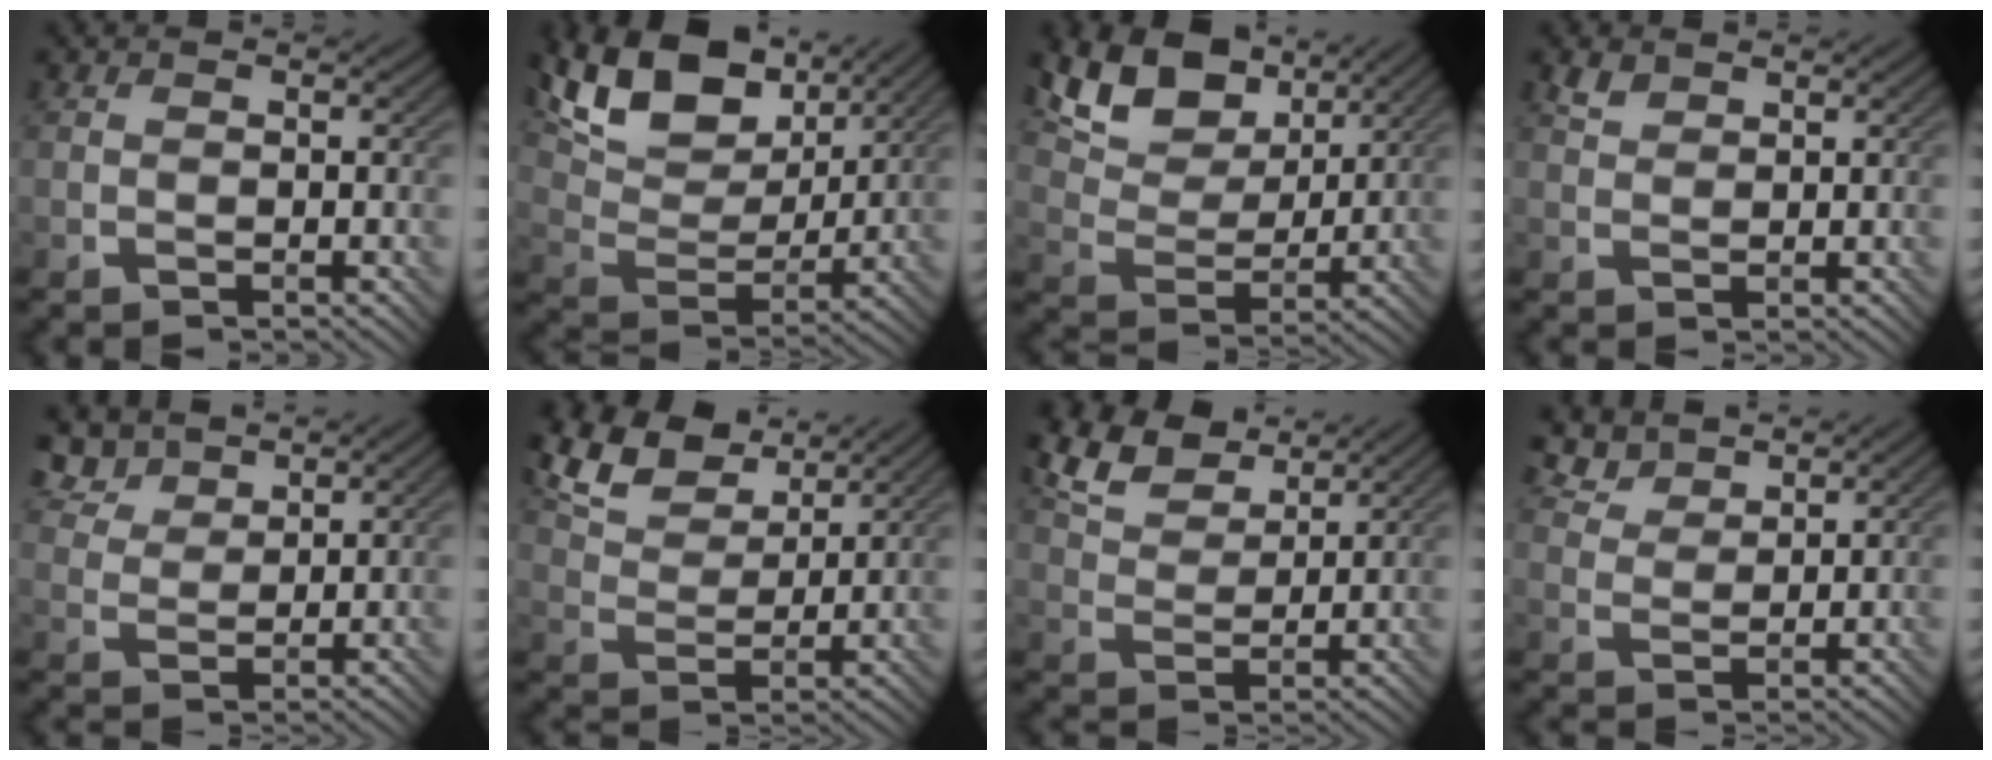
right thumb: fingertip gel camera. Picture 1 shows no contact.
{"total": 14.2, "force": [9.0, 7.0, 8.5], "torque": [-0.194, 0.018, 0.152]}
{"total": 12.5, "force": [8.0, 6.6, 7.0], "torque": [-0.162, 0.010, 0.133]}
{"total": 1.7, "force": [1.4, 0.7, 0.8], "torque": [-0.020, 0.003, 0.030]}
{"total": 6.5, "force": [4.9, 3.0, 3.1], "torque": [-0.081, 0.013, 0.103]}
{"total": 9.7, "force": [6.9, 4.2, 5.4], "torque": [-0.138, 0.019, 0.131]}
{"total": 8.4, "force": [6.1, 3.5, 4.5], "torque": [-0.116, 0.017, 0.122]}
{"total": 4.8, "force": [4.1, 1.7, 2.0], "torque": [-0.053, 0.008, 0.088]}